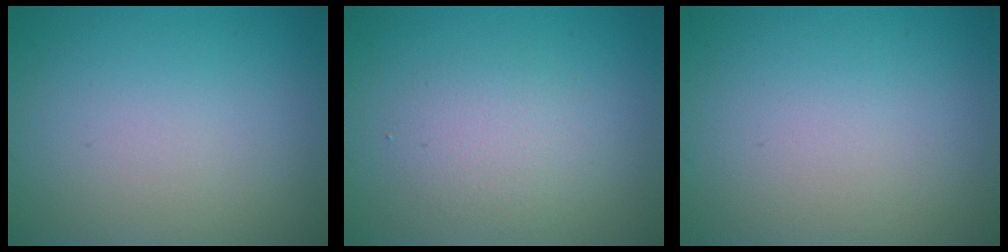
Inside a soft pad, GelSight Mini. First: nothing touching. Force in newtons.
{"total": 2.4, "press": 2.4, "slide": 0.0}
{"total": 0.0}